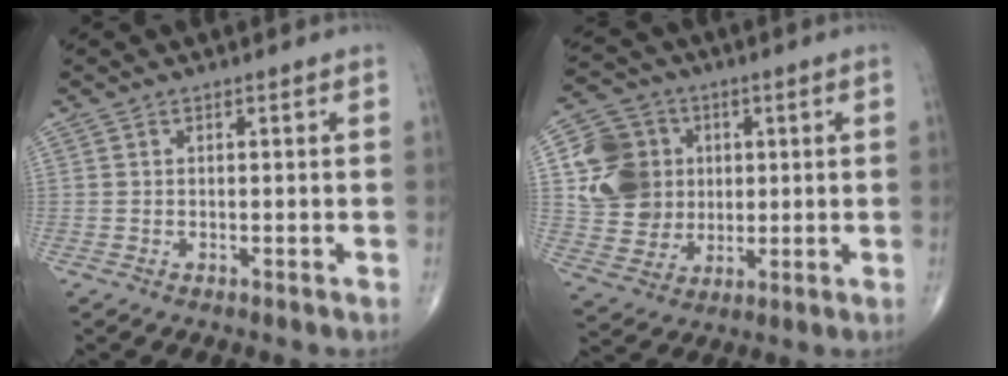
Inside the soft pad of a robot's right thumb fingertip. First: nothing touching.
{"total": 13.4, "force": [2.1, 11.9, 5.7], "torque": [-0.079, 0.003, 0.043]}